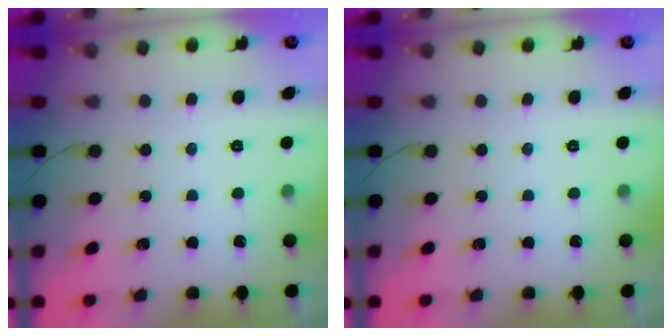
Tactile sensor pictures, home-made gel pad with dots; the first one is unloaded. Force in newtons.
{"total": 0.0}